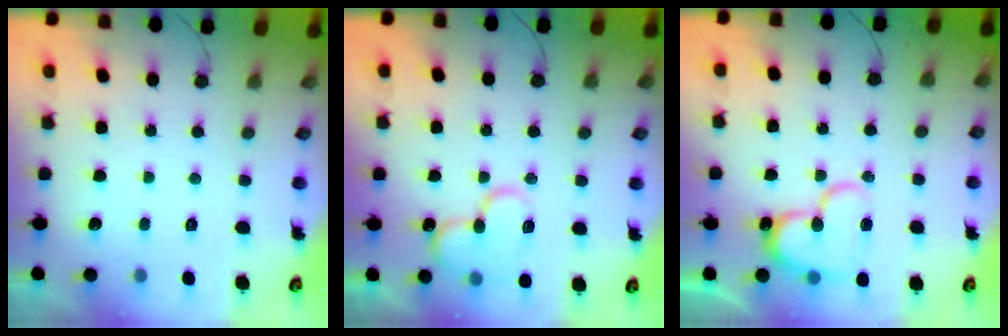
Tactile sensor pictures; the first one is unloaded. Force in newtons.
{"total": 14.0, "press": 13.8, "slide": 2.1}
{"total": 15.6, "press": 15.5, "slide": 1.4}